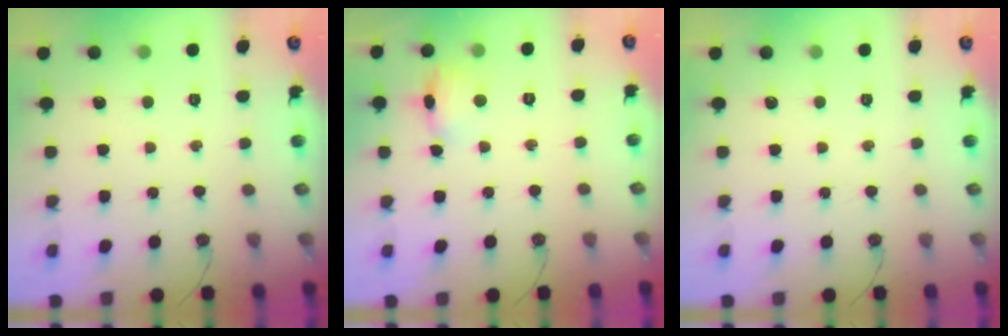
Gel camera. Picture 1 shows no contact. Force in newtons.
{"total": 7.1, "press": 7.0, "slide": 1.1}
{"total": 0.0}